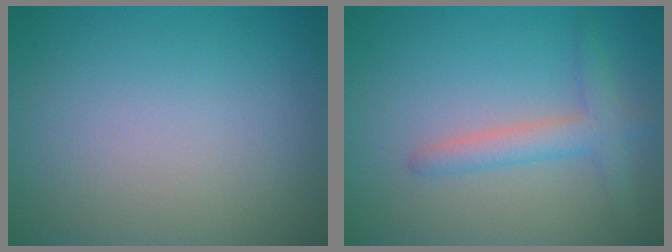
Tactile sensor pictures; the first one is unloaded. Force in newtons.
{"total": 2.7, "press": 2.7, "slide": 0.2}